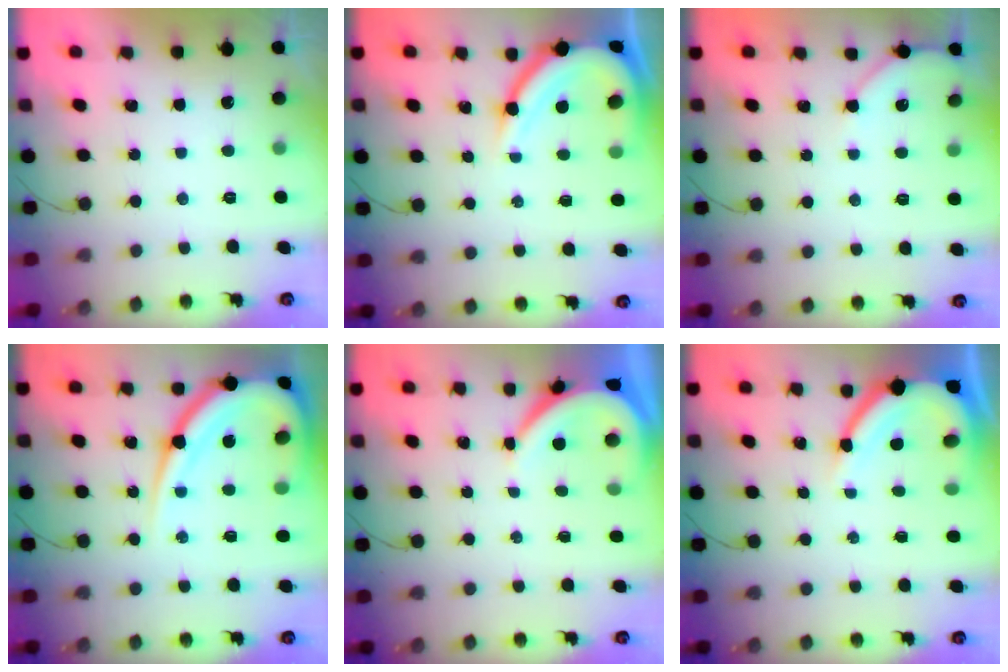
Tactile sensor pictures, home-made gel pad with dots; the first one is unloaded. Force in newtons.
{"total": 11.5, "press": 11.5, "slide": 1.1}
{"total": 5.4, "press": 5.3, "slide": 0.7}
{"total": 19.7, "press": 19.6, "slide": 1.9}
{"total": 6.6, "press": 6.6, "slide": 0.4}
{"total": 10.1, "press": 10.0, "slide": 1.2}